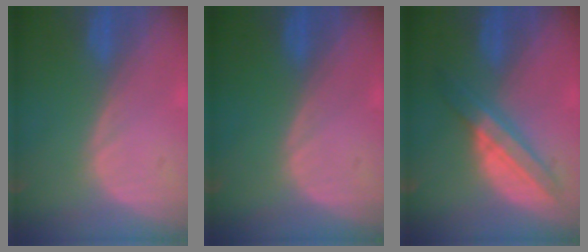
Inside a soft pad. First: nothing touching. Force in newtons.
{"total": 0.0}
{"total": 6.2, "press": 6.2, "slide": 0.1}